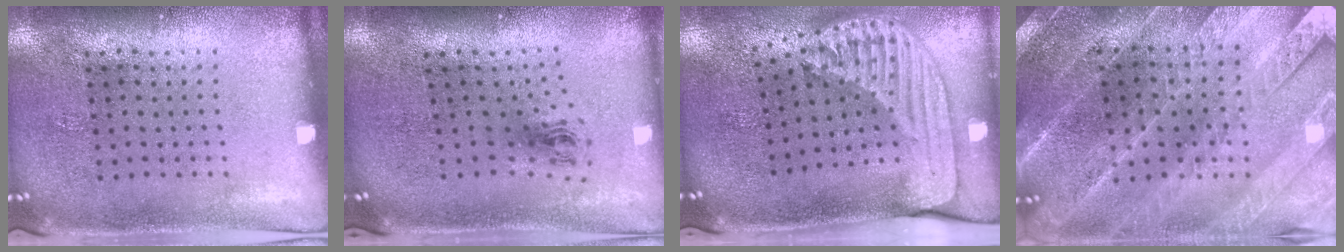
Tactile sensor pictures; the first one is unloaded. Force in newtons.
{"total": 0.8, "press": 0.4, "slide": 0.8}
{"total": 2.6, "press": 1.8, "slide": 1.8}
{"total": 2.8, "press": 2.8, "slide": 0.5}